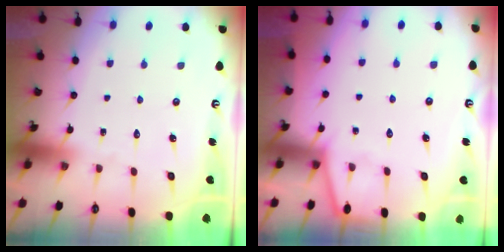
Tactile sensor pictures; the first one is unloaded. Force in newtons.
{"total": 3.1, "press": 3.1, "slide": 0.3}